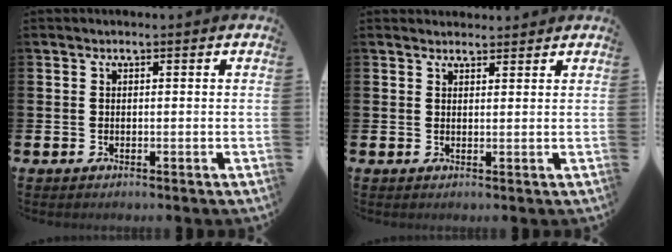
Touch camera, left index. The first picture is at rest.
{"total": 1.8, "force": [1.7, 0.5, -0.1], "torque": [0.007, -0.006, 0.031]}